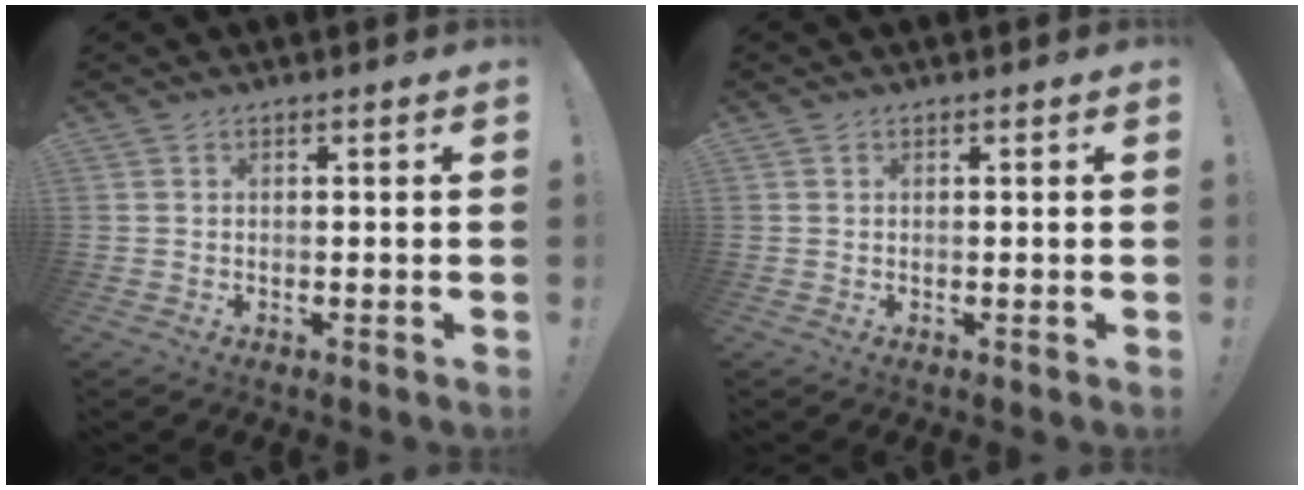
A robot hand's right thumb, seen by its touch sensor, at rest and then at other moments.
{"total": 0.0}